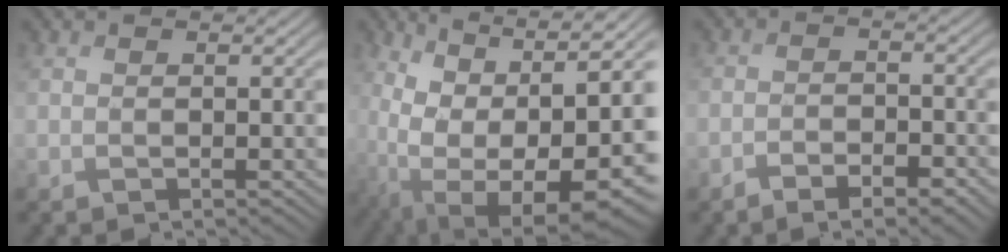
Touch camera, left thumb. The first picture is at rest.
{"total": 17.7, "force": [-5.2, 10.1, 13.6], "torque": [-0.205, -0.044, -0.042]}
{"total": 4.9, "force": [-4.0, 1.4, 2.6], "torque": [-0.043, 0.002, -0.057]}